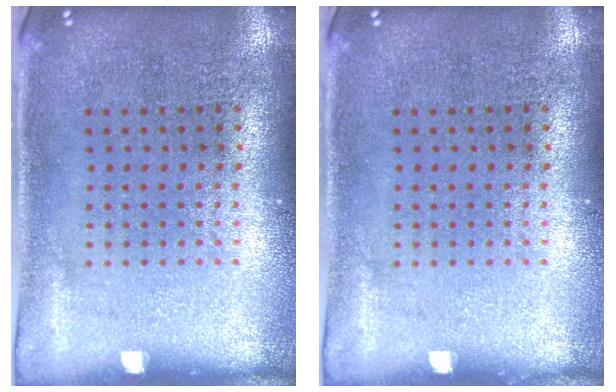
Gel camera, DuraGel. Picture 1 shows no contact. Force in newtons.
{"total": 0.0}